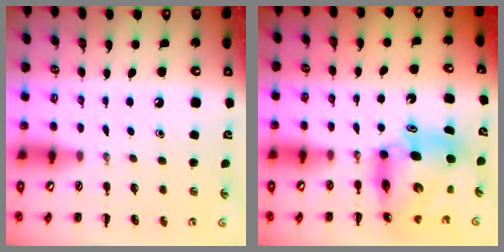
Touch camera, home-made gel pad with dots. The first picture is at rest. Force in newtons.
{"total": 11.3, "press": 10.8, "slide": 3.2}